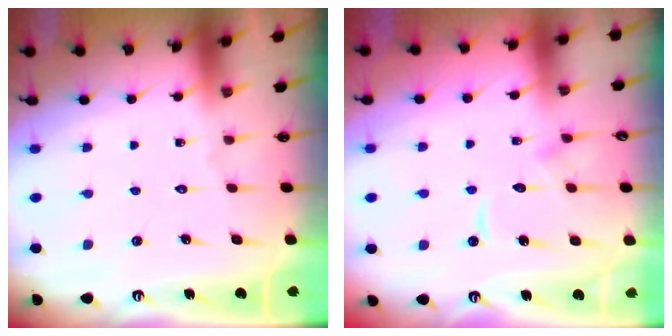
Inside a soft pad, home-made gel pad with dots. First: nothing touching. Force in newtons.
{"total": 10.3, "press": 10.2, "slide": 0.9}